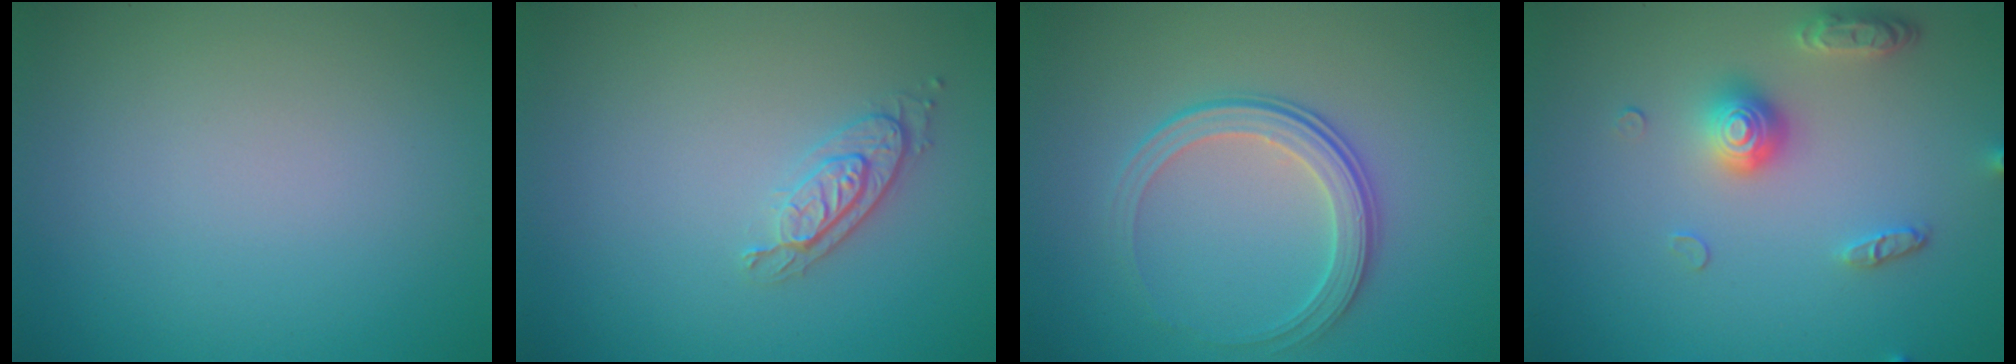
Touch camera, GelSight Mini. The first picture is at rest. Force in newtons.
{"total": 2.0, "press": 1.8, "slide": 0.9}
{"total": 3.3, "press": 2.8, "slide": 1.8}
{"total": 3.6, "press": 2.9, "slide": 2.2}